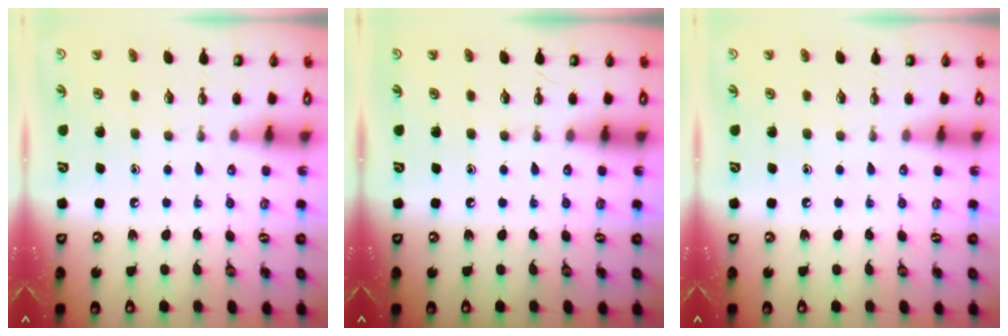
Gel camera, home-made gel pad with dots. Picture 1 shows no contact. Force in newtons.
{"total": 0.0}
{"total": 0.0}